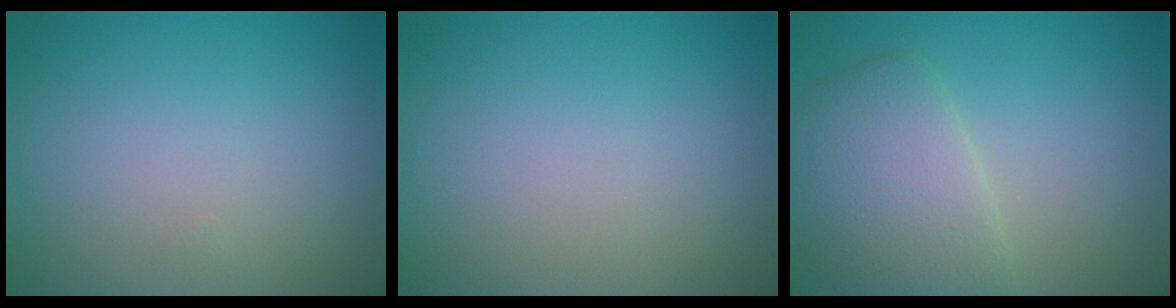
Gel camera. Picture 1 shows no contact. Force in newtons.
{"total": 0.0}
{"total": 5.0, "press": 5.0, "slide": 0.3}